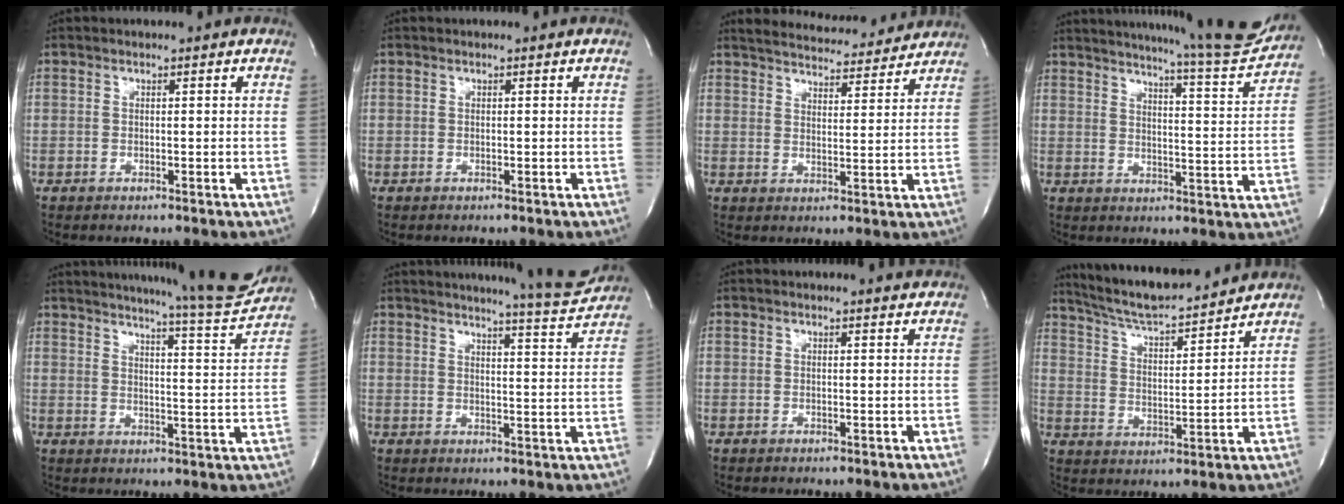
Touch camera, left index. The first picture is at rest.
{"total": 0.0}
{"total": 13.5, "force": [12.9, 2.4, 3.1], "torque": [-0.039, 0.005, 0.166]}
{"total": 18.8, "force": [17.4, 0.0, 7.0], "torque": [-0.105, -0.066, 0.214]}
{"total": 18.0, "force": [16.7, -0.1, 6.6], "torque": [-0.100, -0.064, 0.205]}
{"total": 12.1, "force": [11.5, -0.3, 3.8], "torque": [-0.054, -0.040, 0.136]}
{"total": 1.3, "force": [1.3, -0.1, 0.1], "torque": [-0.008, -0.007, 0.009]}
{"total": 15.8, "force": [14.5, 1.6, 6.1], "torque": [-0.109, 0.005, 0.232]}